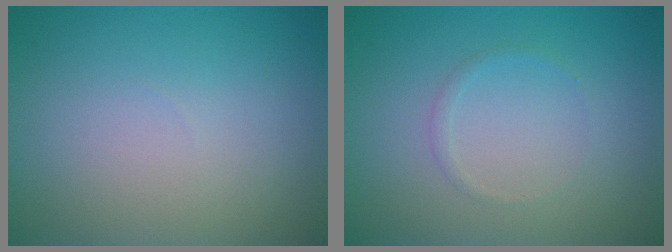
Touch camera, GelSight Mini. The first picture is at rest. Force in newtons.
{"total": 0.6, "press": 0.6, "slide": 0.0}